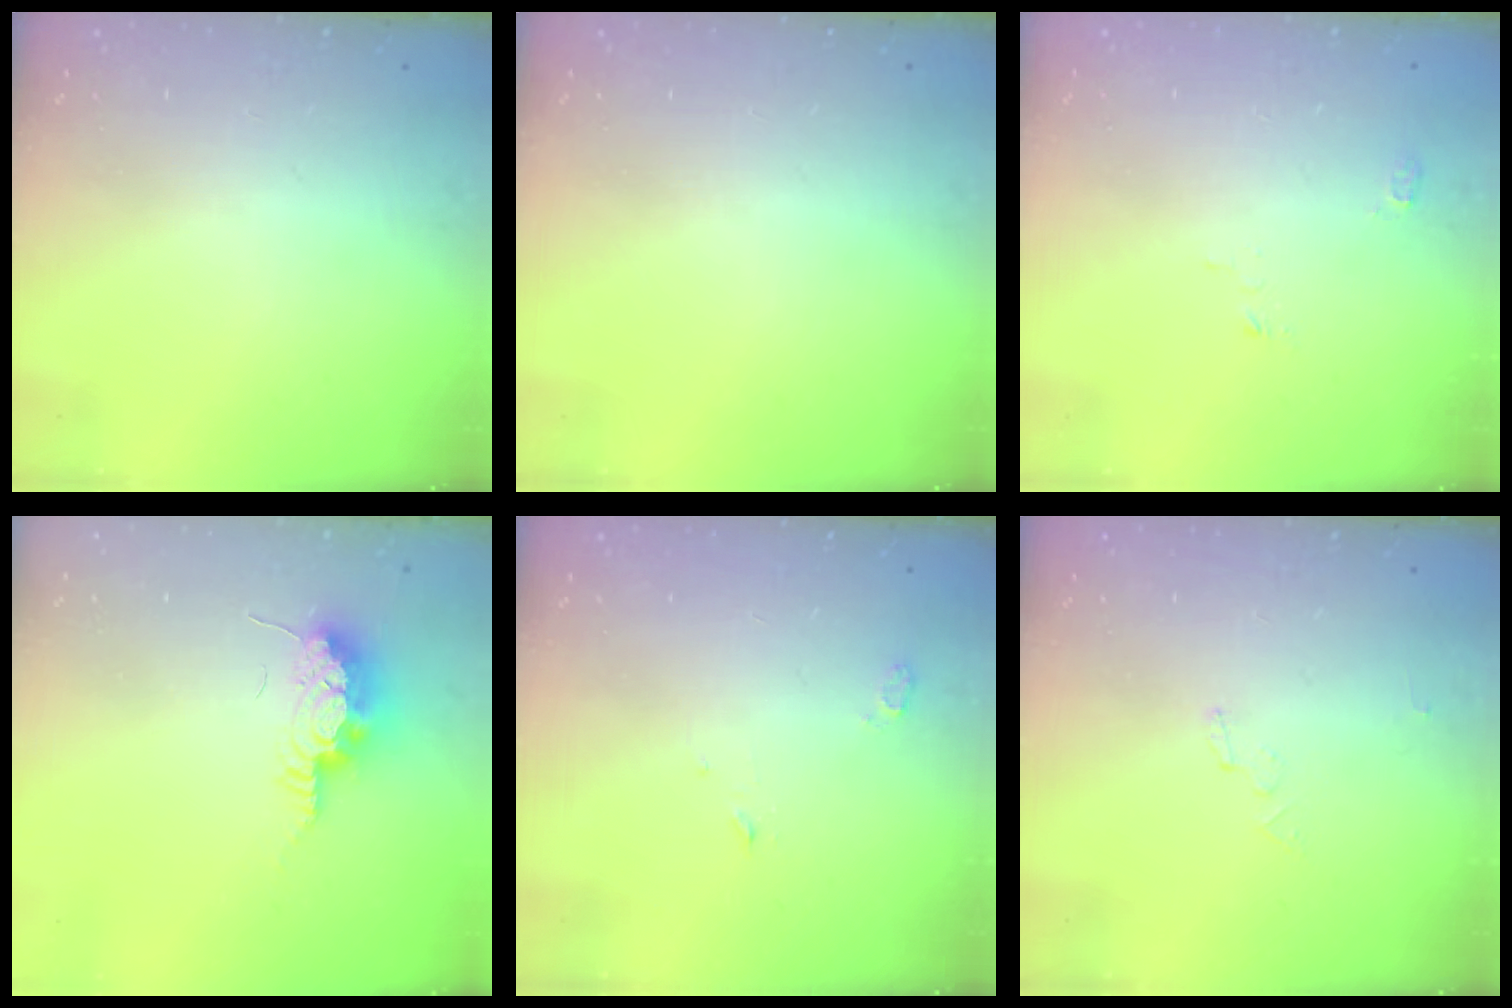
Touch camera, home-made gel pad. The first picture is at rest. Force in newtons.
{"total": 0.0}
{"total": 2.7, "press": 2.7, "slide": 0.3}
{"total": 14.5, "press": 11.0, "slide": 9.4}
{"total": 2.8, "press": 2.7, "slide": 0.7}
{"total": 2.9, "press": 2.9, "slide": 0.3}